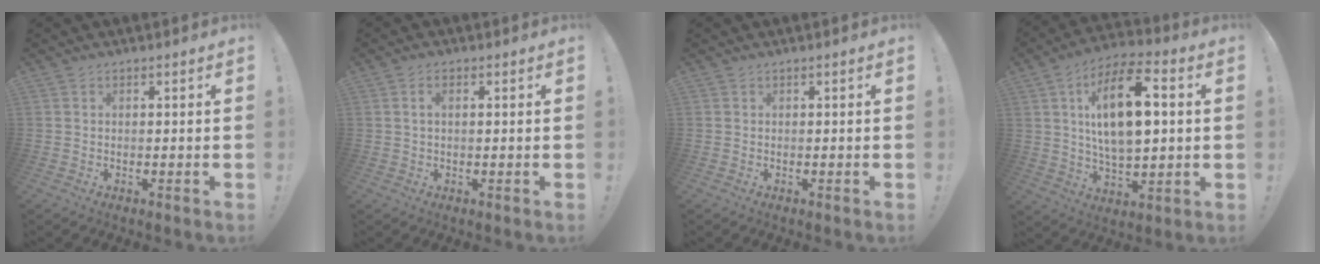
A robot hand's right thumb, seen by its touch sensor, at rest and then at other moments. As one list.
[{"total": 2.2, "force": [0.4, 1.0, 1.9], "torque": [-0.032, 0.002, 0.006]}, {"total": 0.0}, {"total": 19.0, "force": [3.9, 9.2, 16.2], "torque": [-0.267, 0.005, 0.056]}]